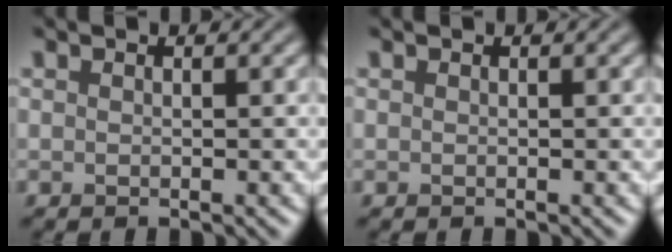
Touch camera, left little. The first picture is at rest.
{"total": 0.0}